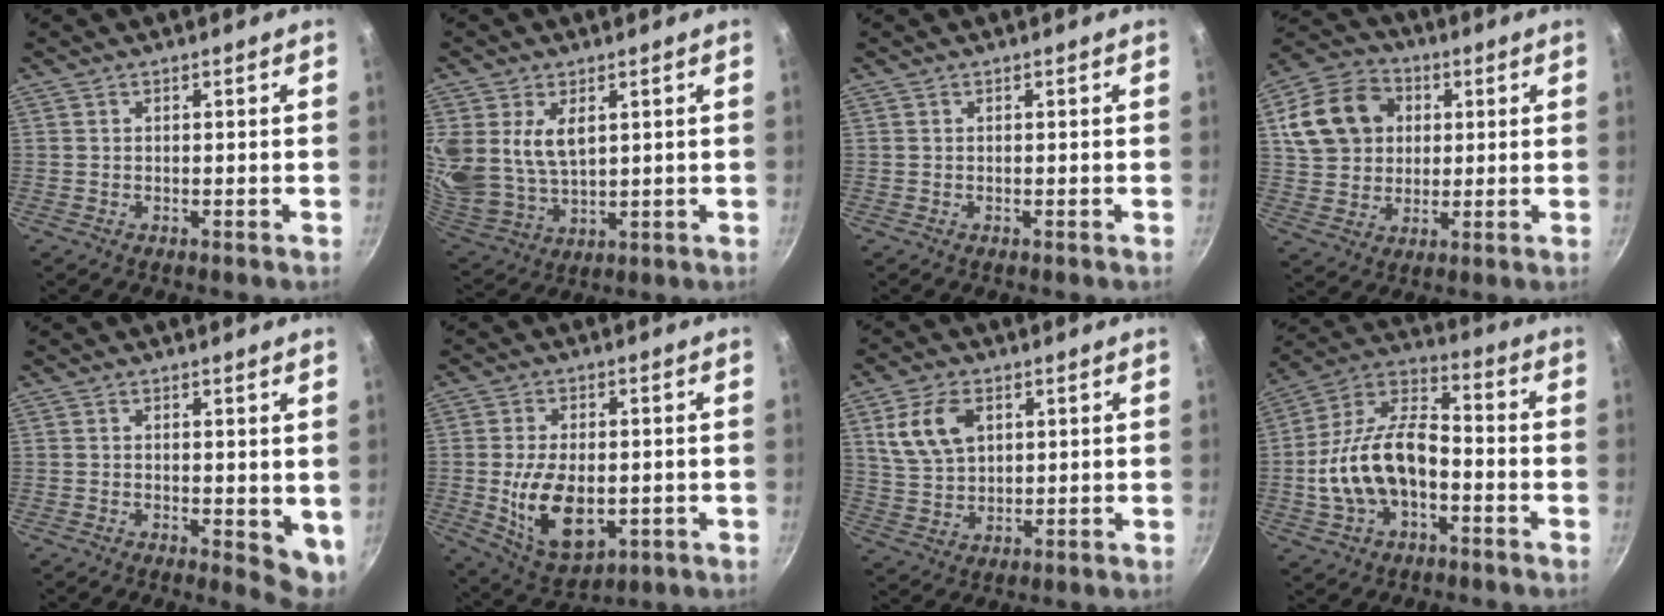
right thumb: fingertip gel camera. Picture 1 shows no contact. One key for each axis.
{"total": 13.4, "fx": 4.4, "fy": 8.7, "fz": 9.1, "tx": -0.186, "ty": -0.028, "tz": 0.101}
{"total": 0.0}
{"total": 15.2, "fx": 3.8, "fy": 12.2, "fz": 8.1, "tx": -0.127, "ty": 0.014, "tz": 0.062}
{"total": 5.4, "fx": 0.7, "fy": 2.6, "fz": 4.7, "tx": -0.053, "ty": -0.013, "tz": 0.013}
{"total": 13.0, "fx": -1.6, "fy": 7.7, "fz": 10.4, "tx": -0.174, "ty": -0.009, "tz": -0.010}
{"total": 9.7, "fx": 3.5, "fy": 6.2, "fz": 6.5, "tx": -0.111, "ty": -0.008, "tz": 0.073}
{"total": 17.3, "fx": -3.9, "fy": 10.0, "fz": 13.6, "tx": -0.234, "ty": 0.048, "tz": -0.083}